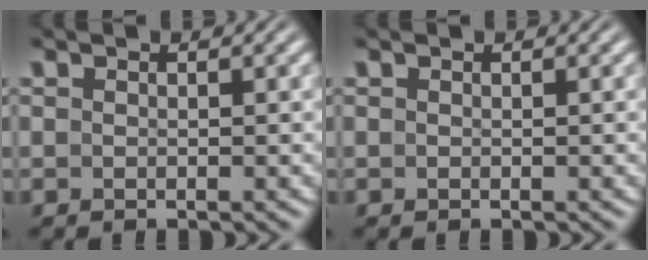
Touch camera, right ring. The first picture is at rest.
{"total": 0.0}